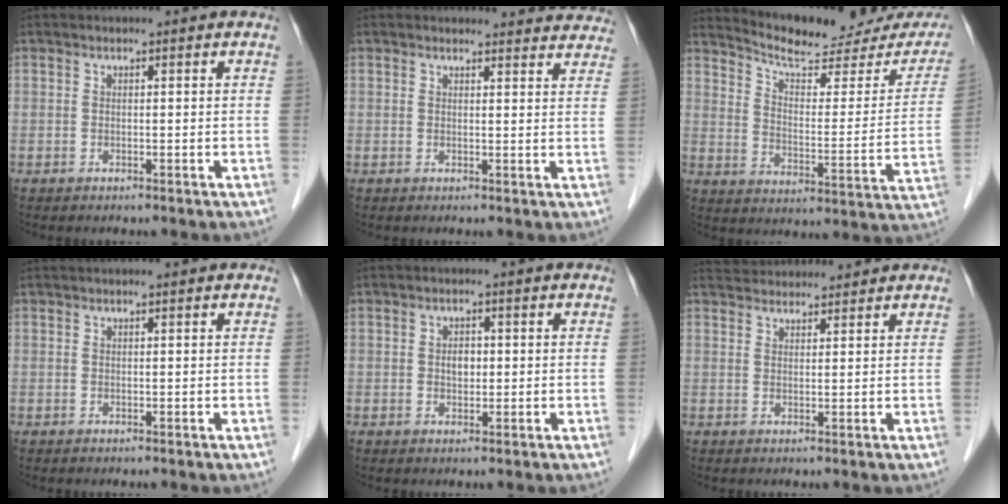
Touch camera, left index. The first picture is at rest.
{"total": 10.7, "force": [10.4, 2.1, 0.9], "torque": [0.027, -0.024, 0.082]}
{"total": 19.2, "force": [17.6, 4.0, 6.5], "torque": [-0.084, -0.047, 0.226]}
{"total": 1.0, "force": [0.6, 0.0, 0.7], "torque": [-0.011, 0.011, 0.012]}
{"total": 1.9, "force": [-0.2, 1.3, 1.5], "torque": [-0.025, -0.002, -0.002]}
{"total": 6.2, "force": [6.1, 1.0, 1.0], "torque": [-0.017, 0.032, 0.091]}